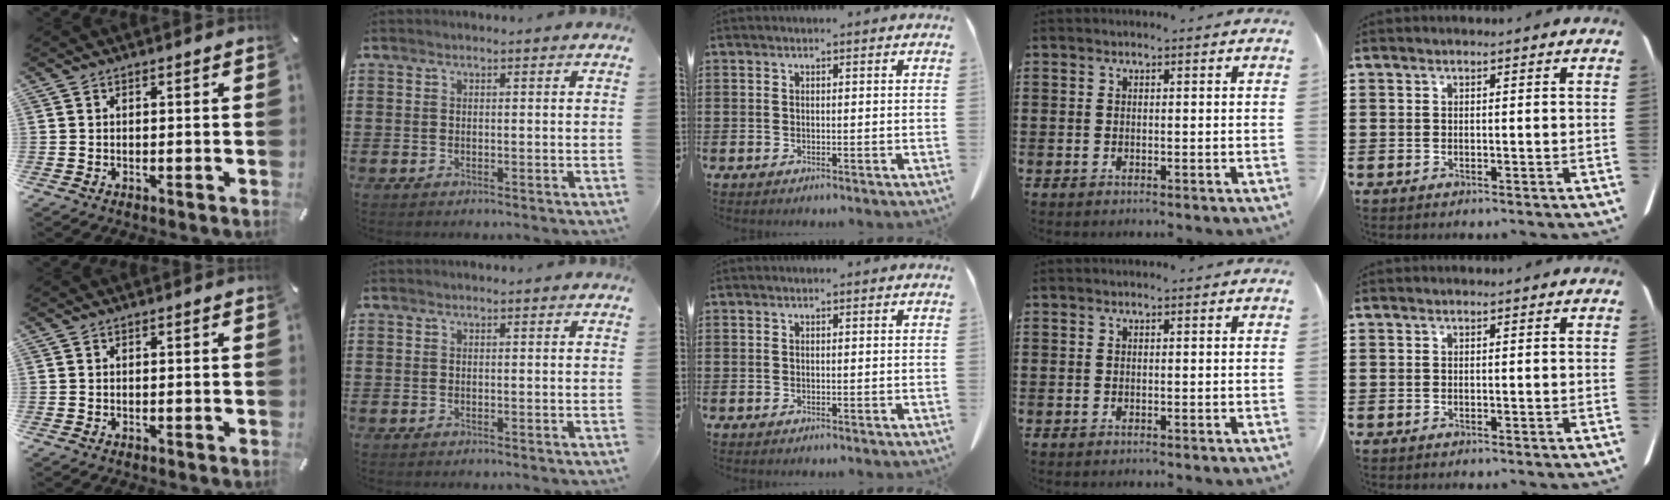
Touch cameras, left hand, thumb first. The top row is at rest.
{}